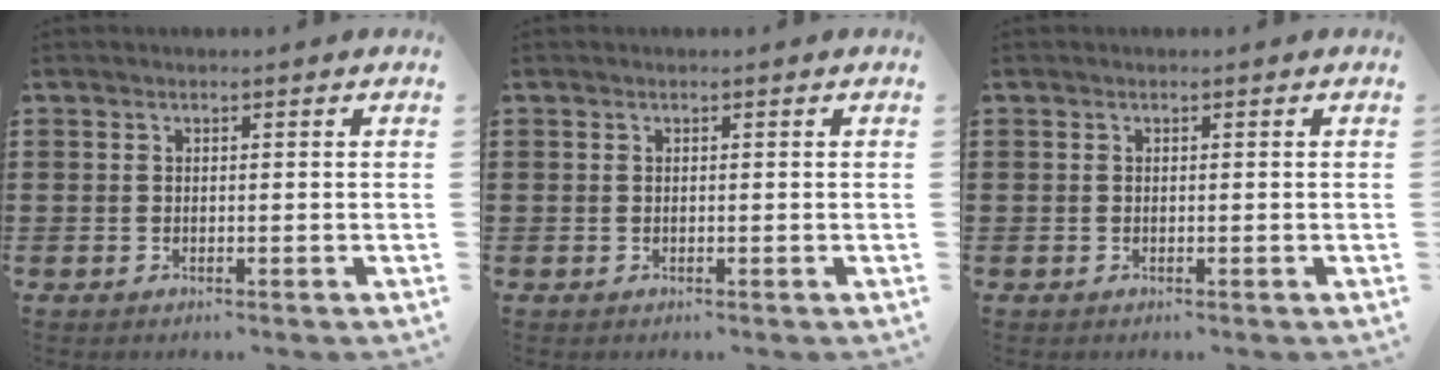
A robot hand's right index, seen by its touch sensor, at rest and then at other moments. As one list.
[{"total": 0.0}, {"total": 0.0}]